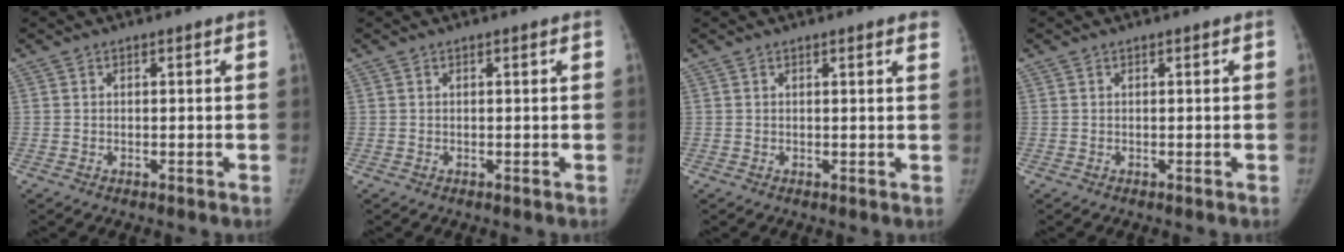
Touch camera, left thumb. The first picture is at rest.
{"total": 0.0}
{"total": 2.5, "force": [1.9, 0.3, 1.6], "torque": [-0.013, -0.002, 0.013]}
{"total": 0.0}